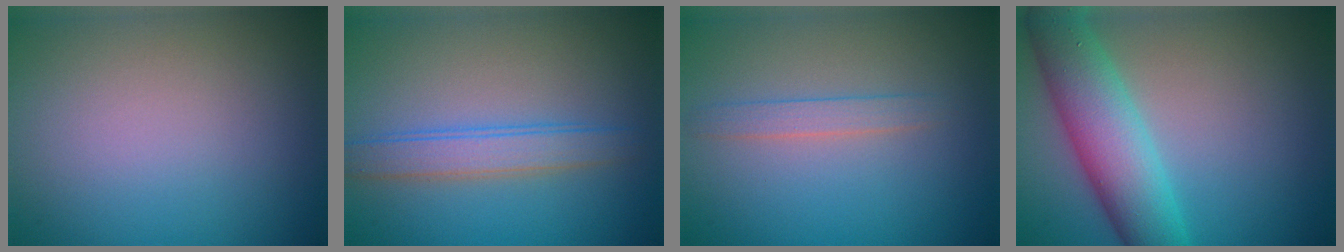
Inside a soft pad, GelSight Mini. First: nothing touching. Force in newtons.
{"total": 2.9, "press": 2.9, "slide": 0.0}
{"total": 1.5, "press": 1.4, "slide": 0.1}
{"total": 7.1, "press": 7.1, "slide": 0.3}